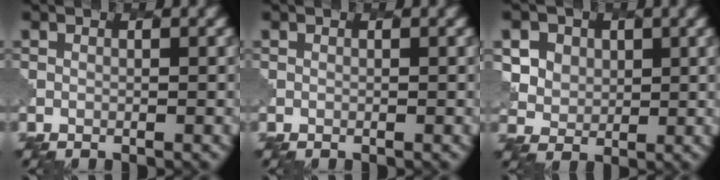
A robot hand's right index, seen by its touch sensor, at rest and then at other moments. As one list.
[{"total": 0.0}, {"total": 8.0, "force": [4.0, 6.2, 3.2], "torque": [-0.062, 0.021, 0.052]}]